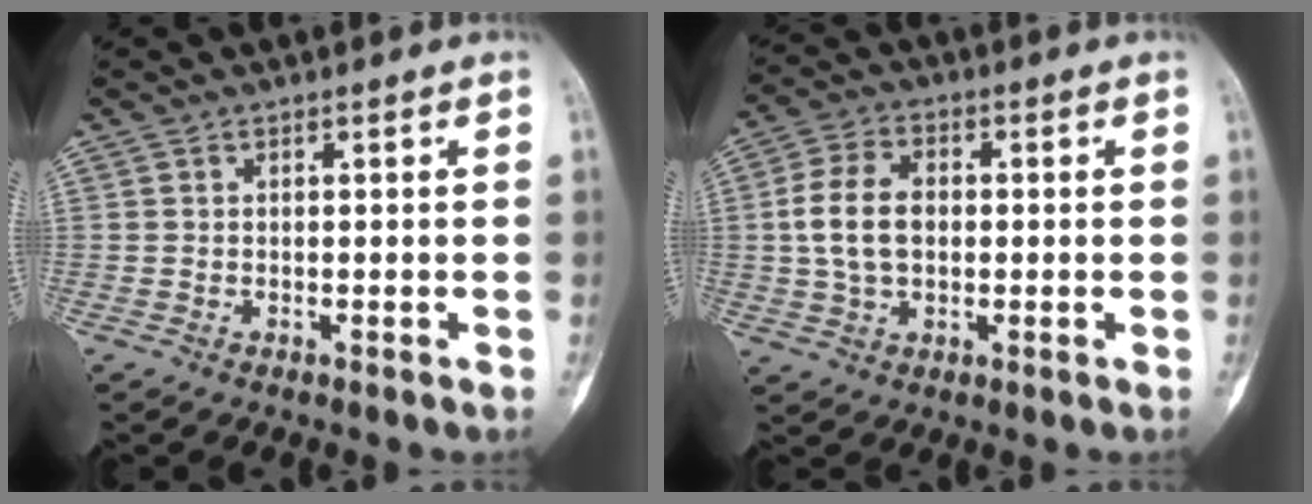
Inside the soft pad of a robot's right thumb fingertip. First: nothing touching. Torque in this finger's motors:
{"motor_torque": [0.04, 0.04, 0.31, -0.29, 0.19]}